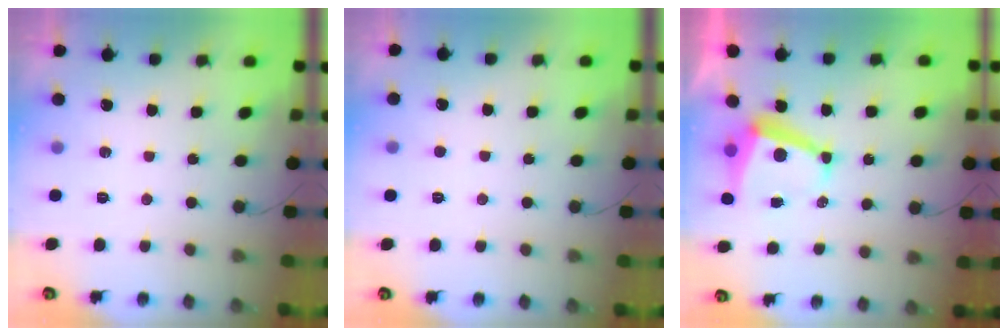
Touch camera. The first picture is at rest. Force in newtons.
{"total": 2.3, "press": 2.3, "slide": 0.2}
{"total": 7.5, "press": 7.4, "slide": 1.1}